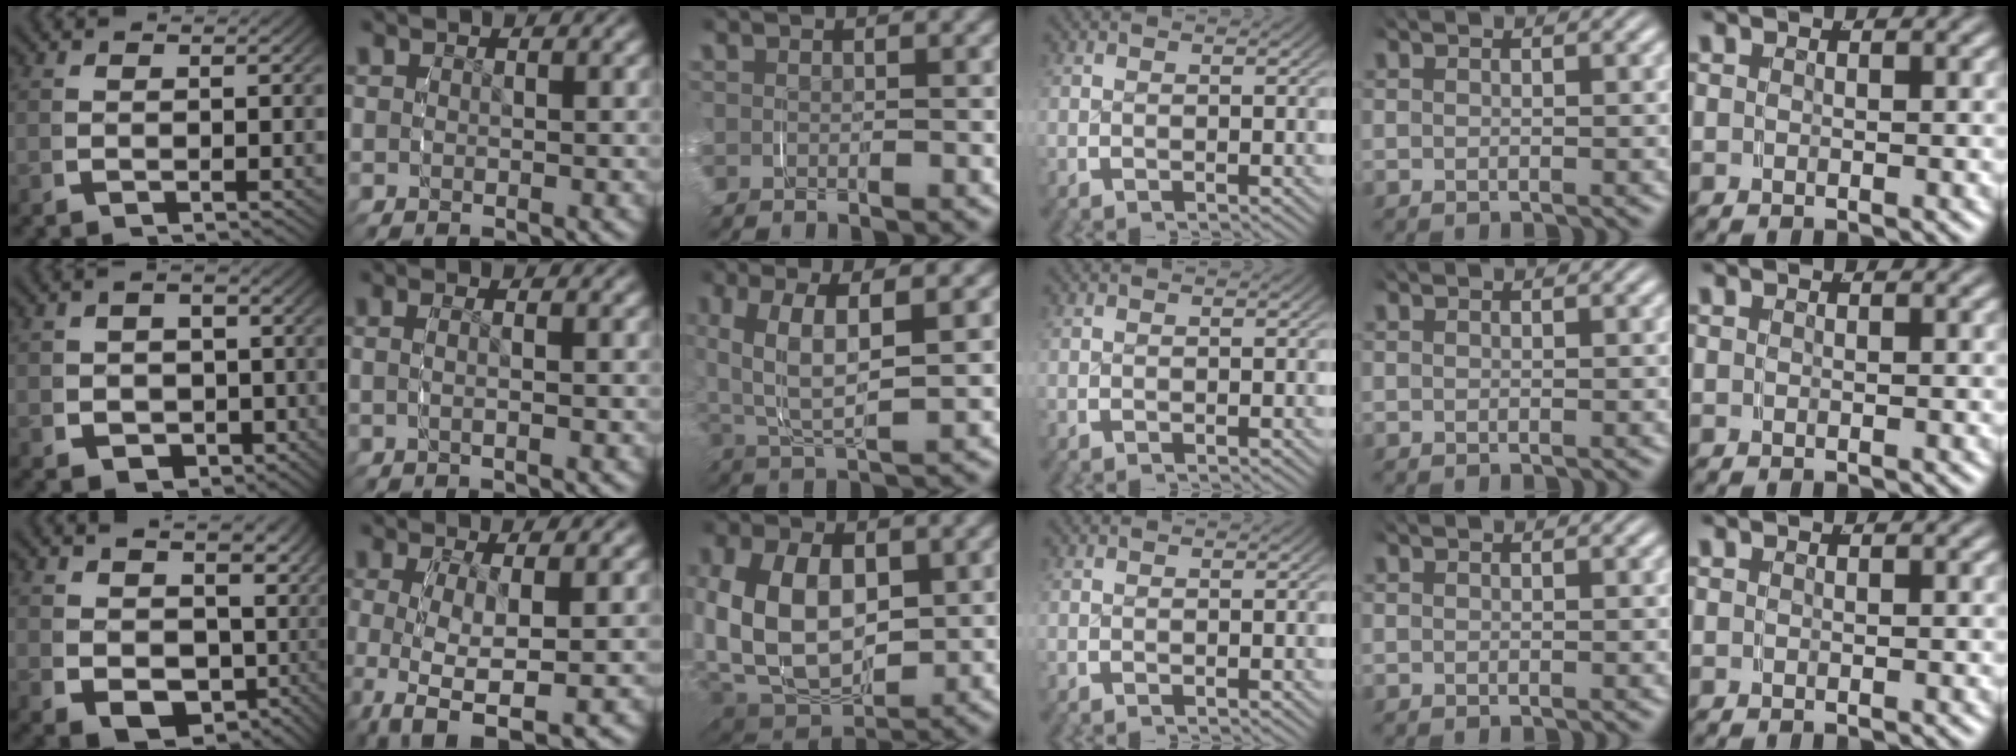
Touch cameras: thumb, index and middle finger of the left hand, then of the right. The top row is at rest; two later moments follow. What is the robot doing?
{"motion": "grasp_and_lifting", "object": "shirt"}